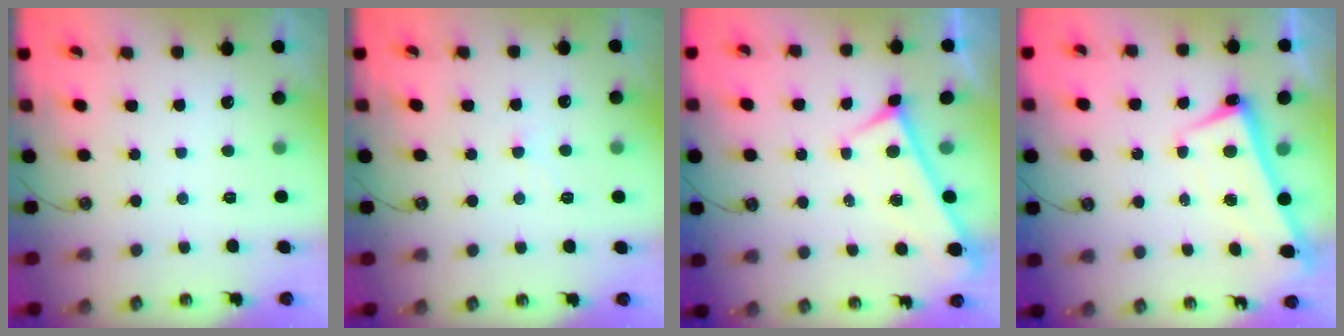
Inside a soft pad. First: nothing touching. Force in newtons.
{"total": 1.0, "press": 0.9, "slide": 0.4}
{"total": 0.0}
{"total": 2.7, "press": 2.6, "slide": 0.6}